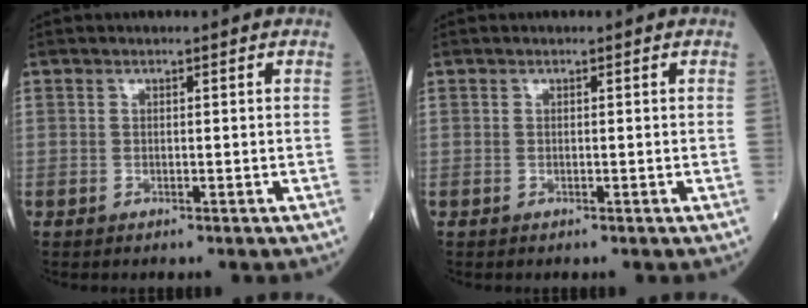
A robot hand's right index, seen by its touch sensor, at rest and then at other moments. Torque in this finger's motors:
{"motor_torque": [0.02, 0.00, 0.01, -0.01]}